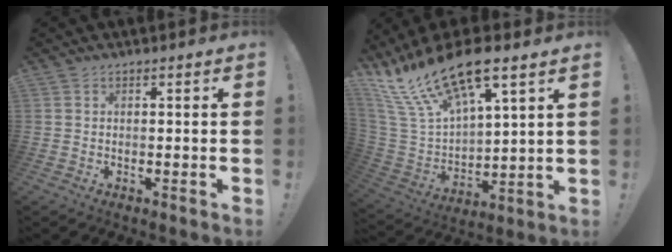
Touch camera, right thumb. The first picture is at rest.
{"total": 21.2, "force": [14.8, 7.7, 13.0], "torque": [-0.252, -0.099, 0.263]}